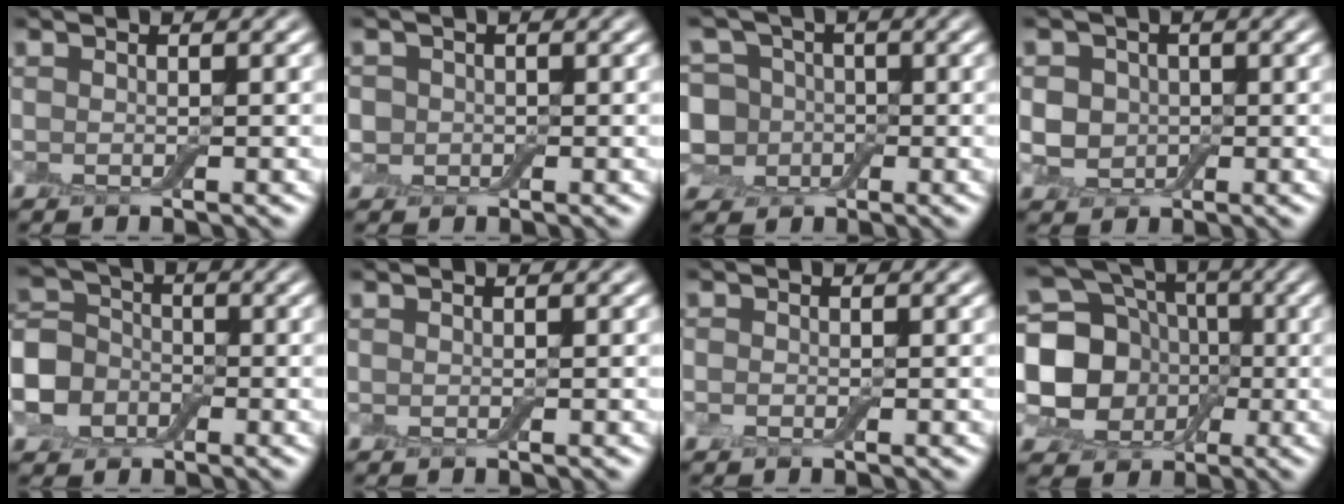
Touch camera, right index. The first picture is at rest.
{"total": 2.1, "force": [0.0, 2.0, 0.6], "torque": [-0.002, 0.002, -0.009]}
{"total": 6.6, "force": [-0.3, 5.9, 3.0], "torque": [-0.055, 0.027, -0.047]}
{"total": 4.0, "force": [0.3, 3.5, 1.9], "torque": [-0.029, 0.012, -0.015]}
{"total": 8.0, "force": [-2.6, 7.0, 2.9], "torque": [-0.075, -0.002, -0.076]}
{"total": 0.0}
{"total": 0.7, "force": [-0.3, 0.5, 0.3], "torque": [-0.005, -0.001, -0.008]}
{"total": 12.1, "force": [-0.1, 10.5, 5.9], "torque": [-0.115, 0.004, -0.035]}